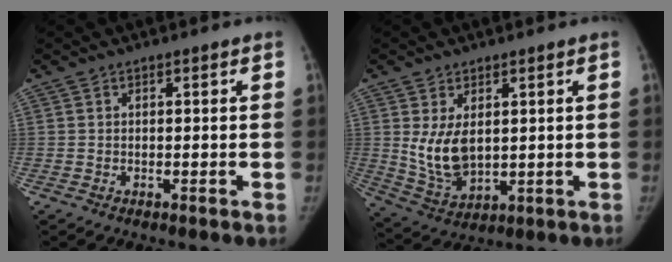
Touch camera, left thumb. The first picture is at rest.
{"total": 8.7, "force": [1.7, 5.1, 6.8], "torque": [-0.118, -0.019, 0.053]}